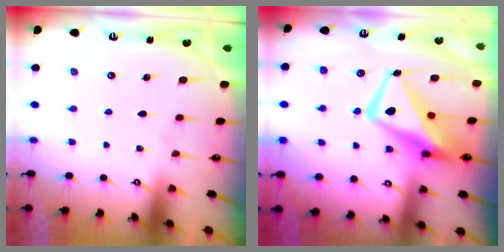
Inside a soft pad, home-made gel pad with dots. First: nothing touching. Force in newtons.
{"total": 12.0, "press": 11.9, "slide": 1.4}